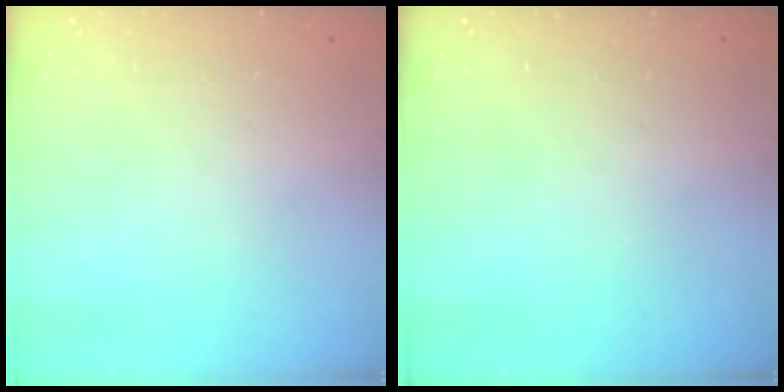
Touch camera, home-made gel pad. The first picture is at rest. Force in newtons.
{"total": 0.0}